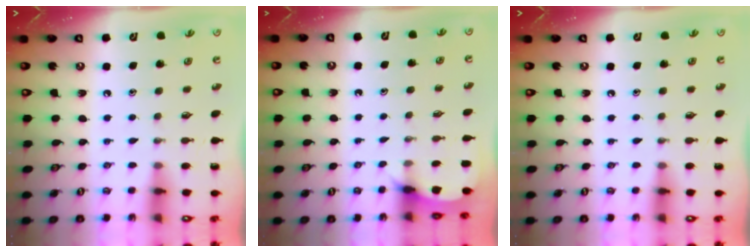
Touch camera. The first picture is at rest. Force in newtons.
{"total": 4.4, "press": 4.4, "slide": 0.3}
{"total": 0.0}